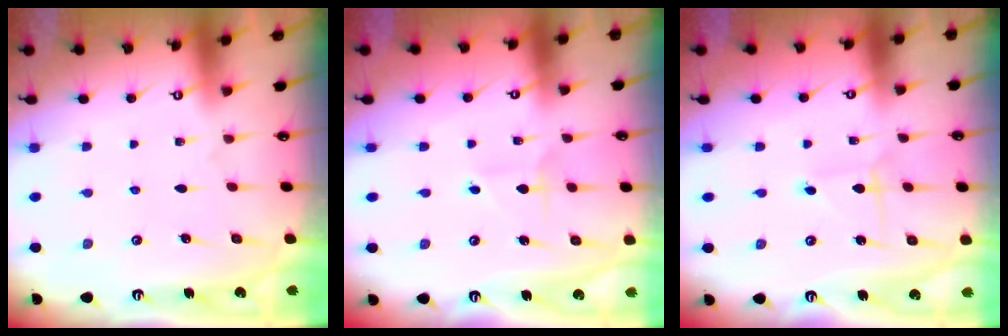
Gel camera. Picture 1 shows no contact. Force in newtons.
{"total": 2.7, "press": 2.7, "slide": 0.2}
{"total": 2.2, "press": 2.2, "slide": 0.2}